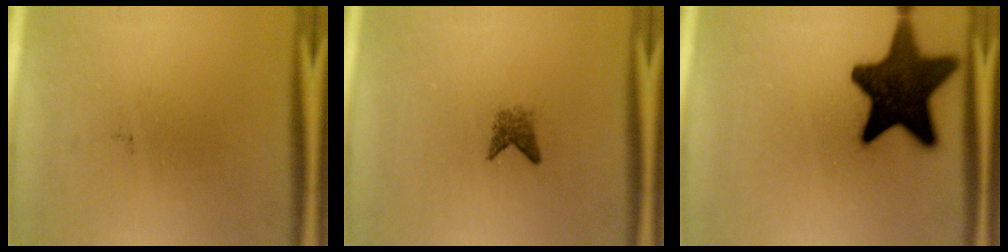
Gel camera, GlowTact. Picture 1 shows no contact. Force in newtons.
{"total": 1.6}
{"total": 17.3}